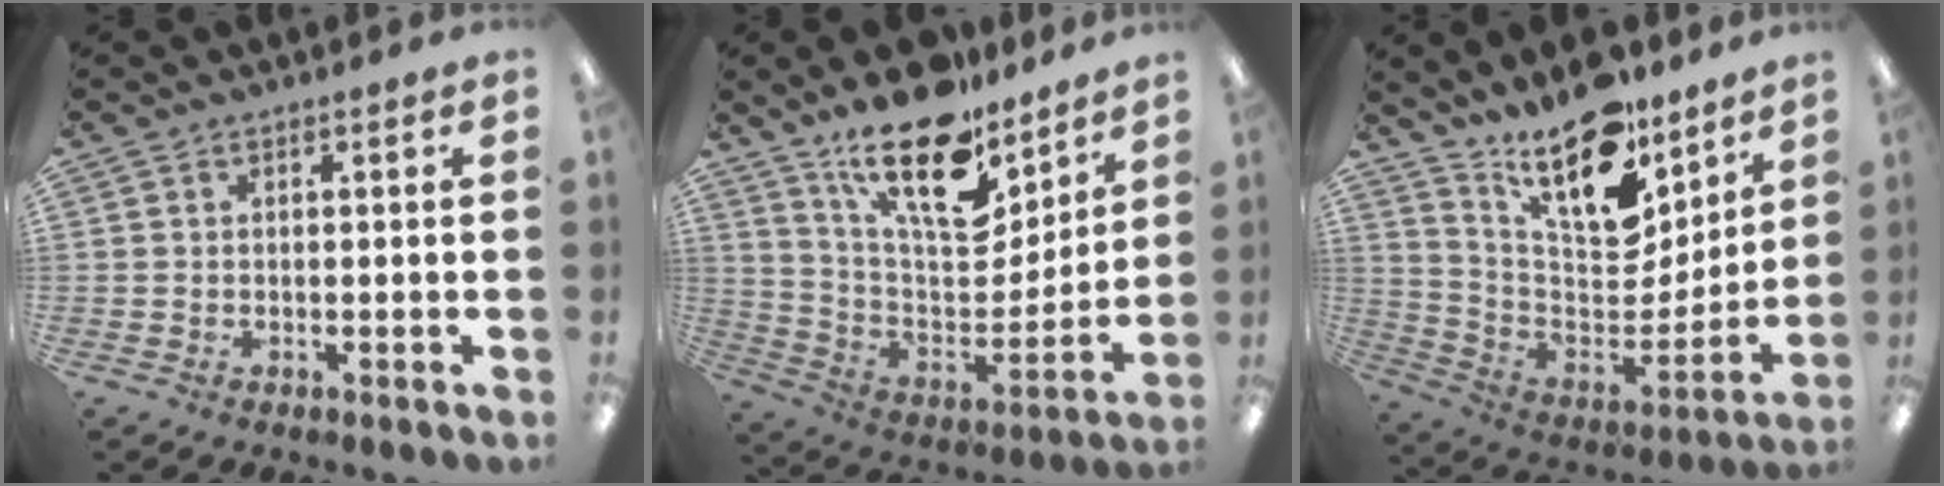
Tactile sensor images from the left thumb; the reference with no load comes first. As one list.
[{"total": 21.5, "force": [15.4, 8.4, 12.3], "torque": [-0.202, -0.106, 0.269]}, {"total": 19.6, "force": [15.2, 7.4, 10.0], "torque": [-0.172, -0.117, 0.269]}]